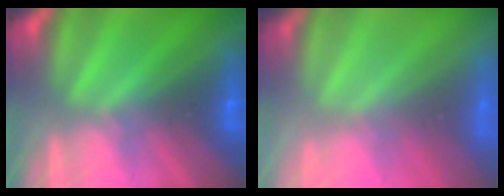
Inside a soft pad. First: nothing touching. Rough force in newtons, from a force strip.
{"total": 7.6}